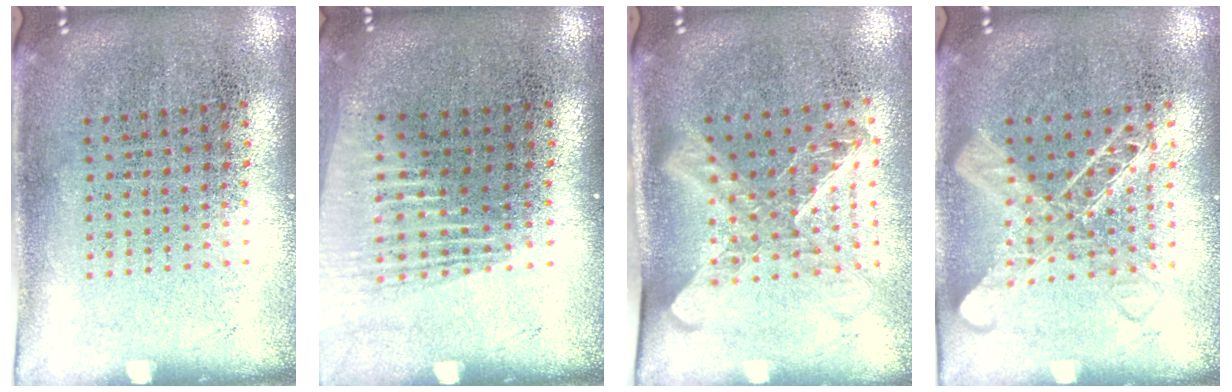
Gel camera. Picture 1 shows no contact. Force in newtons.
{"total": 1.4, "press": 1.2, "slide": 0.7}
{"total": 1.6, "press": 1.3, "slide": 1.0}
{"total": 2.5, "press": 2.4, "slide": 0.5}